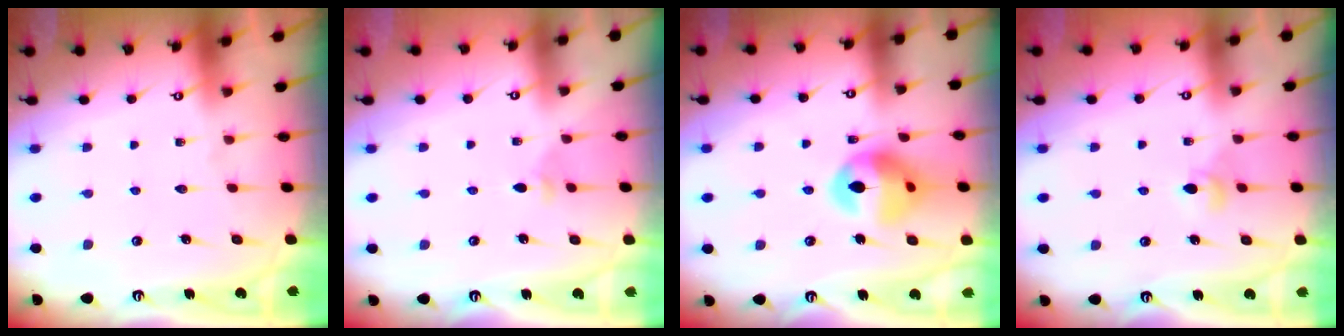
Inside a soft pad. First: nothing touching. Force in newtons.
{"total": 3.2, "press": 3.2, "slide": 0.5}
{"total": 15.4, "press": 15.3, "slide": 2.0}
{"total": 4.3, "press": 4.3, "slide": 0.7}